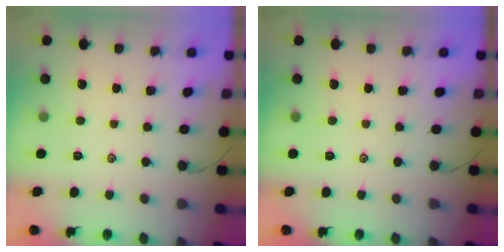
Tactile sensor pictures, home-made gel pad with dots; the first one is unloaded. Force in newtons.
{"total": 0.0}